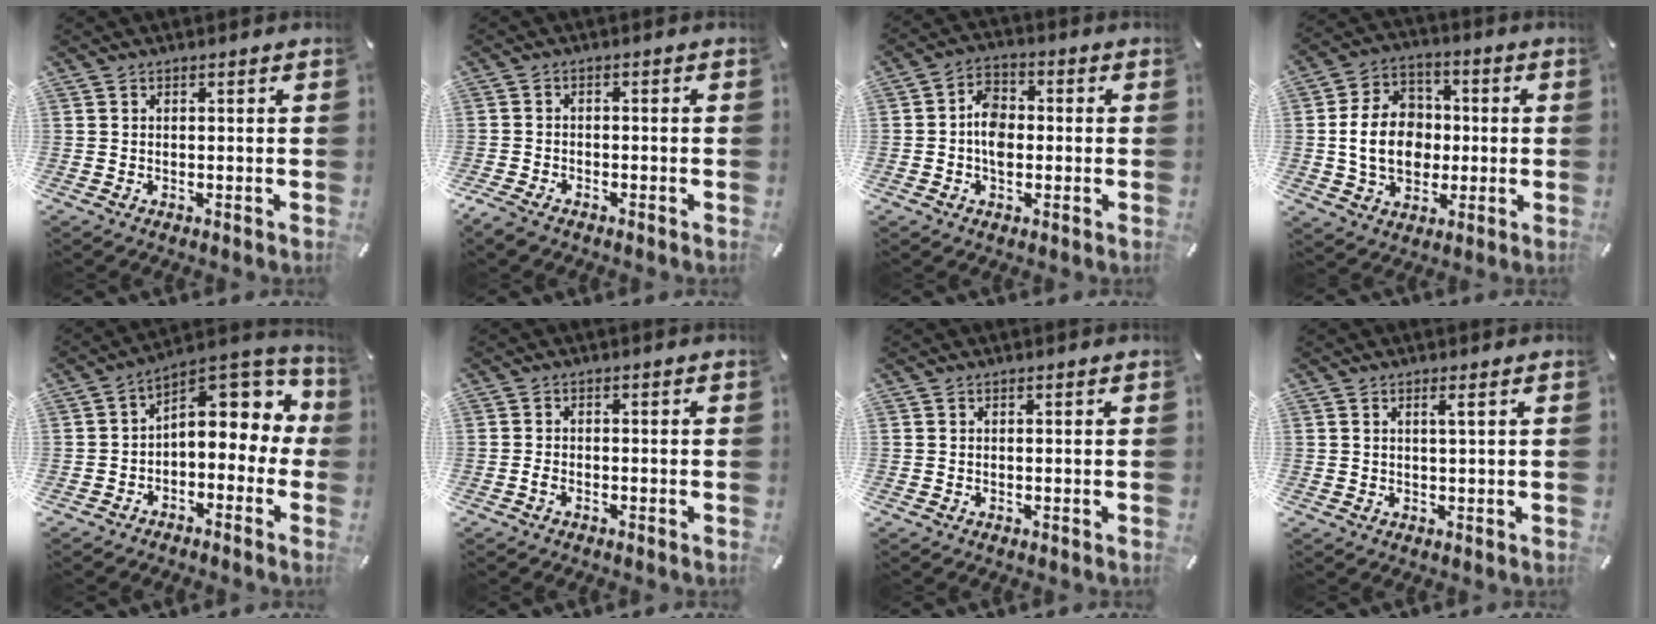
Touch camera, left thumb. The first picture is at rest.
{"total": 2.7, "force": [-2.2, 1.1, 1.1], "torque": [-0.034, 0.005, -0.045]}
{"total": 6.5, "force": [-0.9, 4.7, 4.4], "torque": [-0.076, 0.012, -0.016]}
{"total": 13.5, "force": [-0.6, 11.0, 7.9], "torque": [-0.169, 0.023, -0.008]}
{"total": 10.2, "force": [3.0, 6.6, 7.2], "torque": [-0.078, -0.035, 0.050]}
{"total": 1.6, "force": [-1.0, 0.8, 1.0], "torque": [-0.018, 0.004, -0.019]}
{"total": 0.0}
{"total": 1.8, "force": [0.8, -0.1, 1.6], "torque": [-0.032, -0.003, 0.012]}